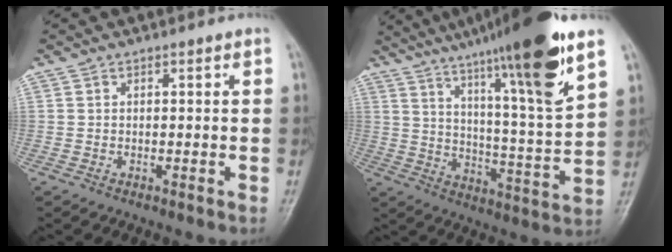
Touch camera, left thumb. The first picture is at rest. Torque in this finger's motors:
{"motor_torque": [1.29, 0.07, 1.74, -1.02, 0.32]}